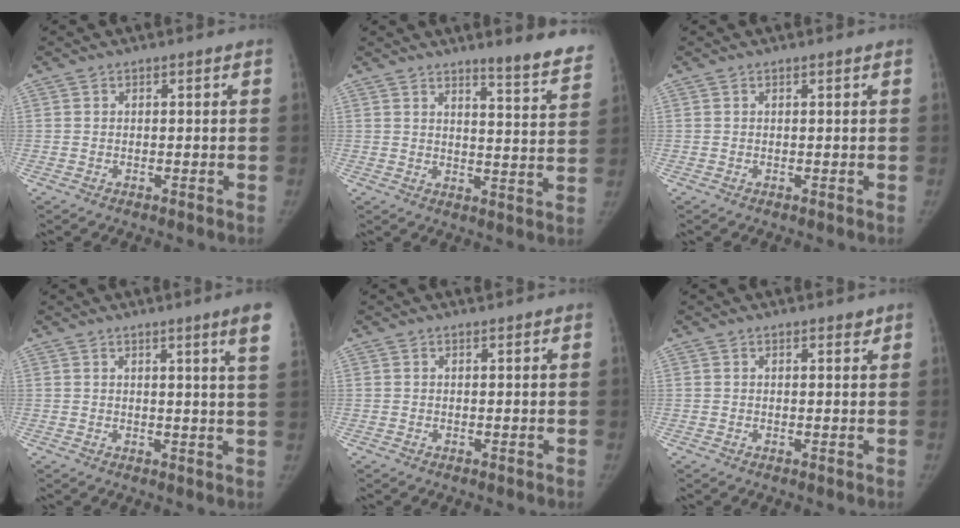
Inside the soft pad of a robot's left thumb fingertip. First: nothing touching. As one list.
[{"total": 10.2, "force": [8.6, 1.1, 5.4], "torque": [-0.040, -0.060, 0.102]}, {"total": 0.0}, {"total": 6.3, "force": [3.8, -0.9, 4.9], "torque": [-0.063, -0.022, 0.041]}, {"total": 0.0}, {"total": 1.2, "force": [1.0, 0.4, 0.5], "torque": [0.000, -0.005, 0.014]}]